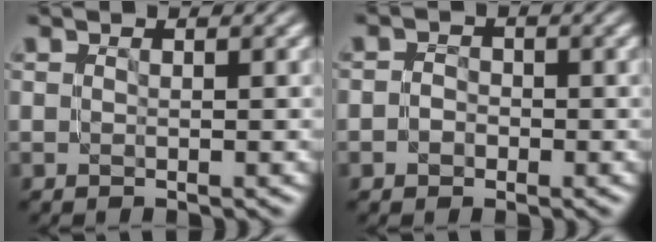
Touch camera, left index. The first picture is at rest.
{"total": 1.4, "force": [-0.5, 1.2, 0.6], "torque": [-0.001, 0.002, -0.016]}